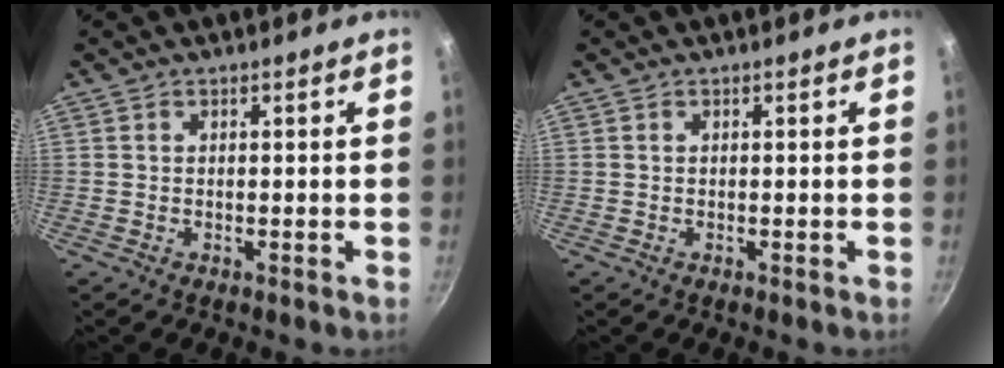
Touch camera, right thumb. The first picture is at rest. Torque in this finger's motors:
{"motor_torque": [-0.03, 0.02, 0.00, 0.00, 0.00]}